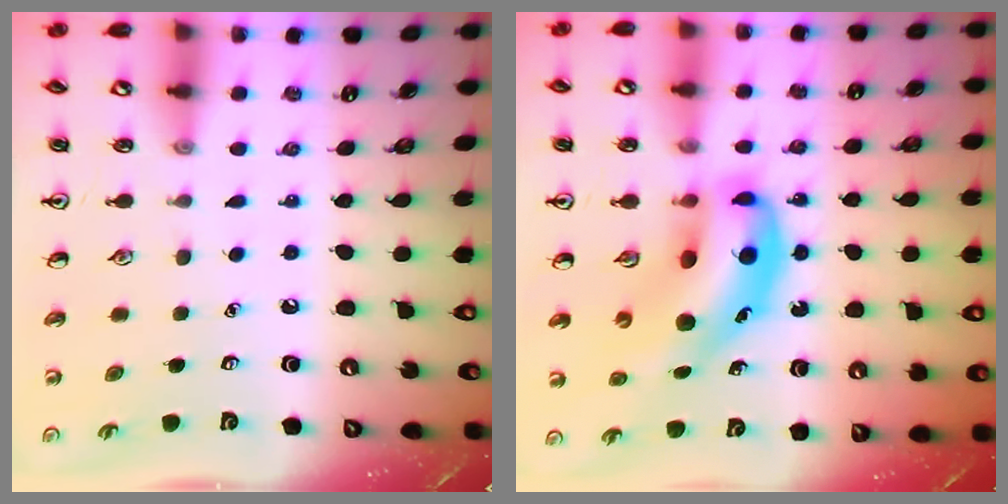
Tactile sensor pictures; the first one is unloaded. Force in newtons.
{"total": 14.3, "press": 13.8, "slide": 3.8}